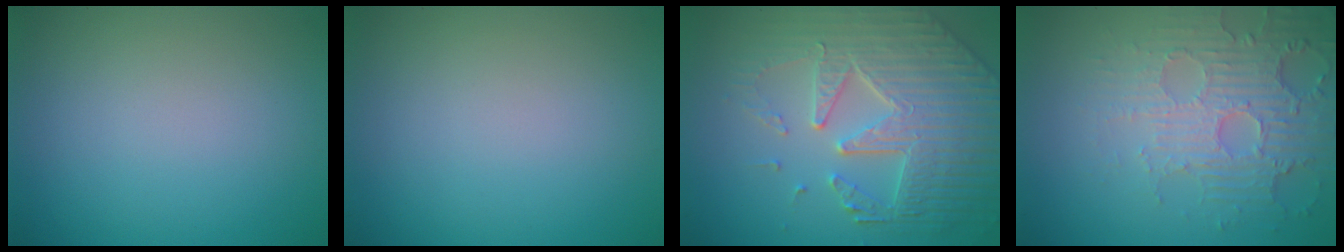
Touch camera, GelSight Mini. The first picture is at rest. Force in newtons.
{"total": 0.0}
{"total": 7.3, "press": 5.7, "slide": 4.4}
{"total": 4.2, "press": 4.1, "slide": 1.2}